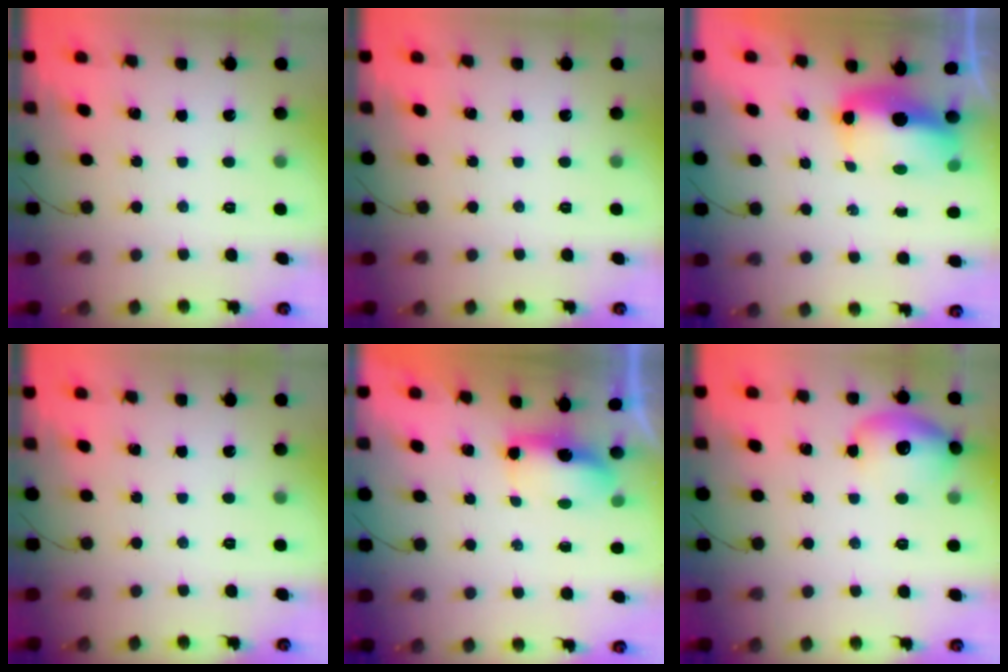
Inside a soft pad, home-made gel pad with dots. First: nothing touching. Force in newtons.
{"total": 0.0}
{"total": 8.9, "press": 8.7, "slide": 2.0}
{"total": 0.0}
{"total": 5.4, "press": 5.4, "slide": 0.1}
{"total": 13.4, "press": 12.5, "slide": 5.0}